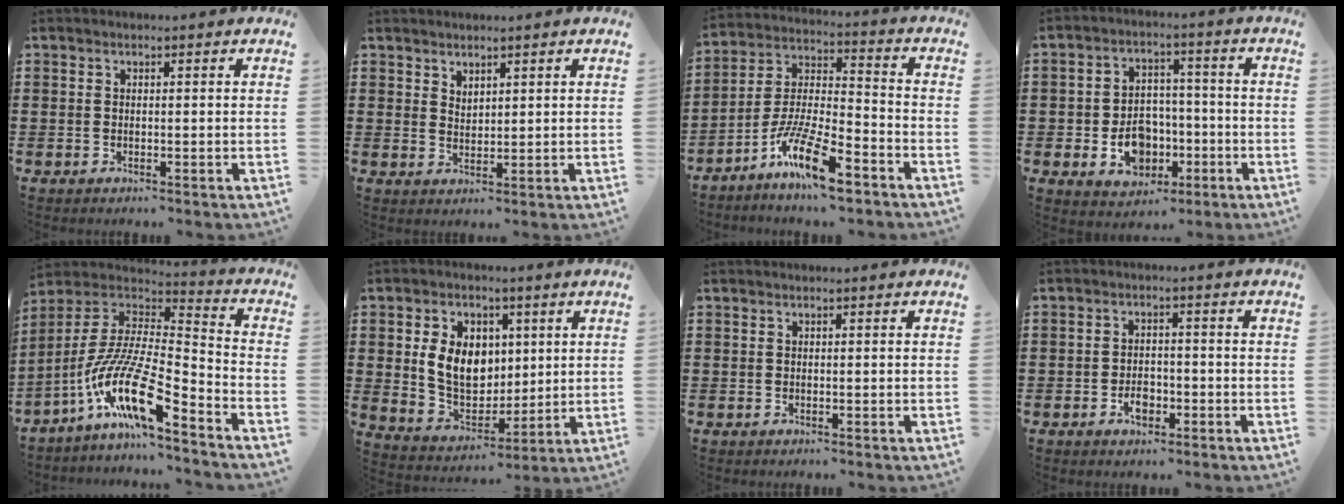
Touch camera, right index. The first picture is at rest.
{"total": 2.0, "force": [1.9, 0.7, 0.0], "torque": [-0.003, 0.005, 0.038]}
{"total": 12.0, "force": [-8.1, 2.8, 8.5], "torque": [-0.176, 0.013, -0.155]}
{"total": 7.8, "force": [-2.0, 6.2, 4.3], "torque": [-0.064, 0.010, -0.036]}
{"total": 14.2, "force": [-8.7, 2.6, 10.9], "torque": [-0.226, -0.007, -0.171]}
{"total": 9.2, "force": [1.7, 7.1, 5.6], "torque": [-0.127, 0.011, 0.029]}
{"total": 0.0}
{"total": 3.2, "force": [-1.3, 2.0, 2.1], "torque": [-0.032, -0.001, -0.026]}